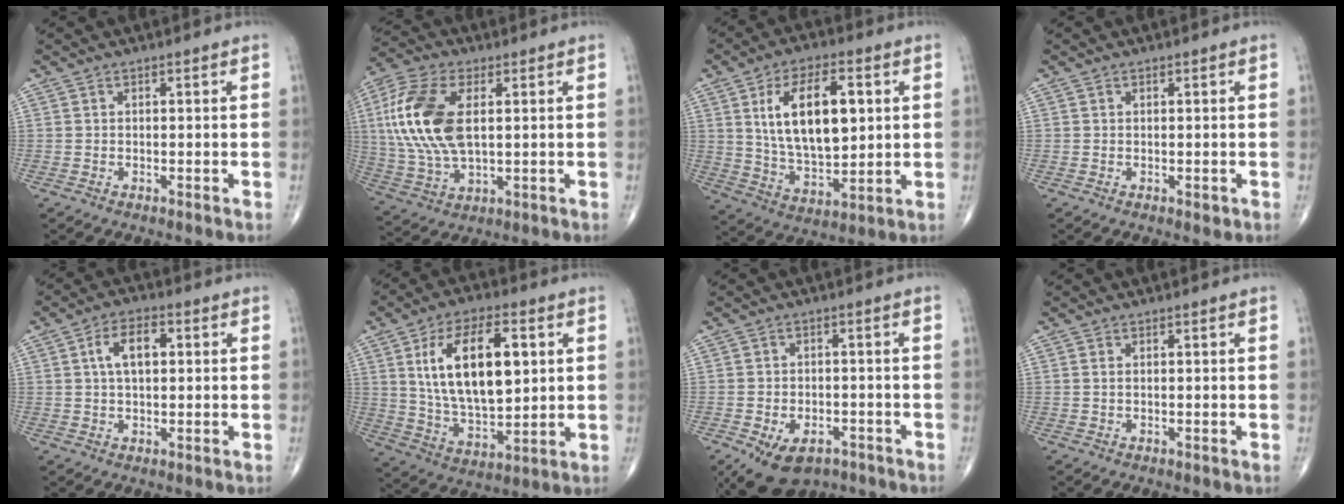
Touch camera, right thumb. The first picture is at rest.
{"total": 17.3, "force": [3.0, 9.0, 14.5], "torque": [-0.316, 0.000, 0.058]}
{"total": 16.8, "force": [3.9, 8.4, 14.1], "torque": [-0.218, -0.011, 0.076]}
{"total": 0.8, "force": [0.1, 0.6, 0.6], "torque": [-0.007, -0.002, 0.003]}
{"total": 6.8, "force": [1.4, 3.6, 5.6], "torque": [-0.093, 0.012, 0.022]}
{"total": 18.8, "force": [4.5, 9.2, 15.8], "torque": [-0.253, -0.011, 0.086]}
{"total": 10.6, "force": [-6.2, 6.7, 5.4], "torque": [-0.085, 0.024, -0.087]}
{"total": 0.6, "force": [0.2, 0.3, 0.5], "torque": [-0.012, 0.005, 0.004]}